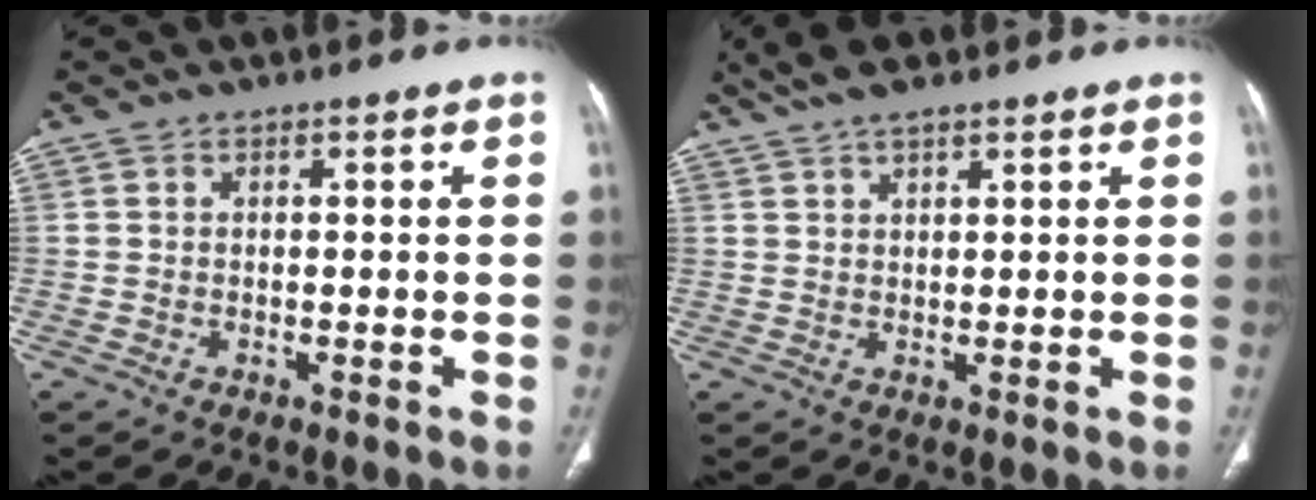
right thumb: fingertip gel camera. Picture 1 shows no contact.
{"total": 5.9, "force": [4.4, 1.6, 3.6], "torque": [-0.069, 0.002, 0.083]}